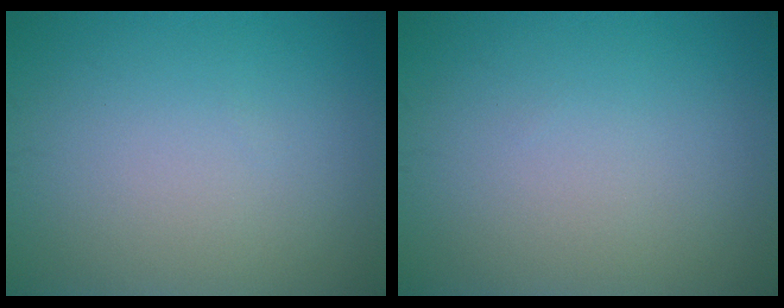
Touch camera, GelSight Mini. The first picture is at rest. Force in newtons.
{"total": 0.0}